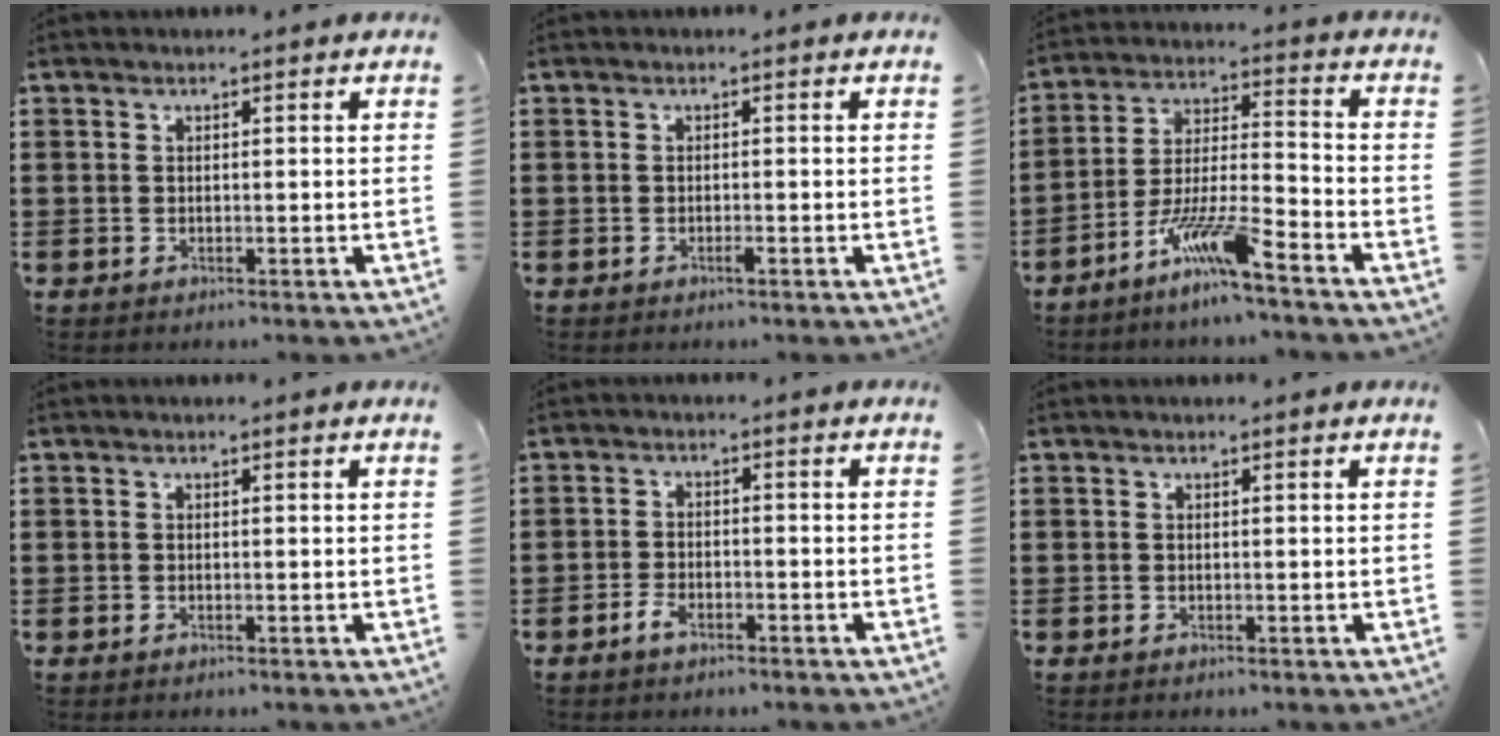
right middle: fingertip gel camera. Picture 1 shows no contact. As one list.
[{"total": 0.8, "force": [-0.5, 0.1, 0.6], "torque": [-0.012, -0.003, -0.008]}, {"total": 9.1, "force": [-7.1, 0.2, 5.7], "torque": [-0.122, -0.007, -0.142]}, {"total": 0.0}, {"total": 2.6, "force": [-1.9, 1.0, 1.5], "torque": [-0.034, 0.000, -0.039]}, {"total": 0.0}]